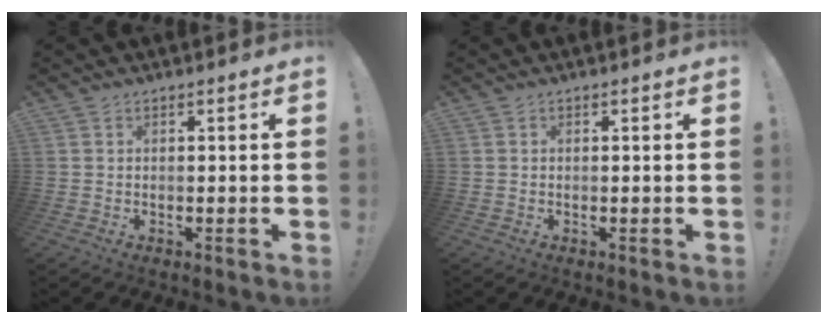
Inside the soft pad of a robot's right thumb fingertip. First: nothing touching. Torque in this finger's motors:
{"motor_torque": [-0.15, -0.13, -0.09, 0.02, 0.02]}